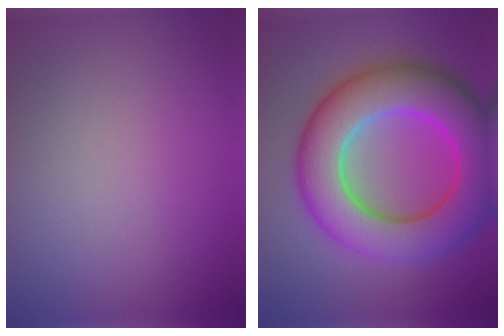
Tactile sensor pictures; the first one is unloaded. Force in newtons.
{"total": 12.1, "press": 12.1, "slide": 0.1}